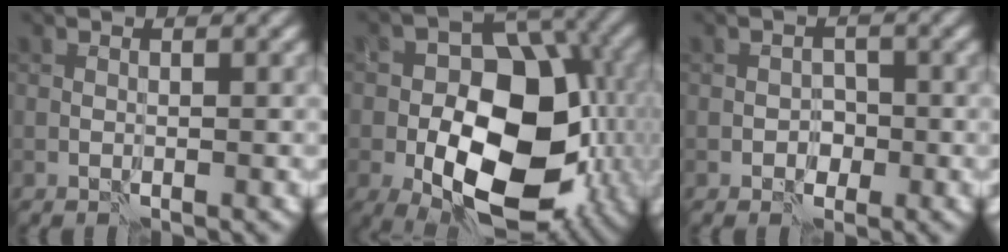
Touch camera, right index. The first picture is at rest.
{"total": 15.2, "force": [-4.4, 9.5, 11.0], "torque": [-0.162, -0.021, -0.070]}
{"total": 1.3, "force": [-0.4, 1.2, 0.4], "torque": [0.003, 0.002, -0.009]}